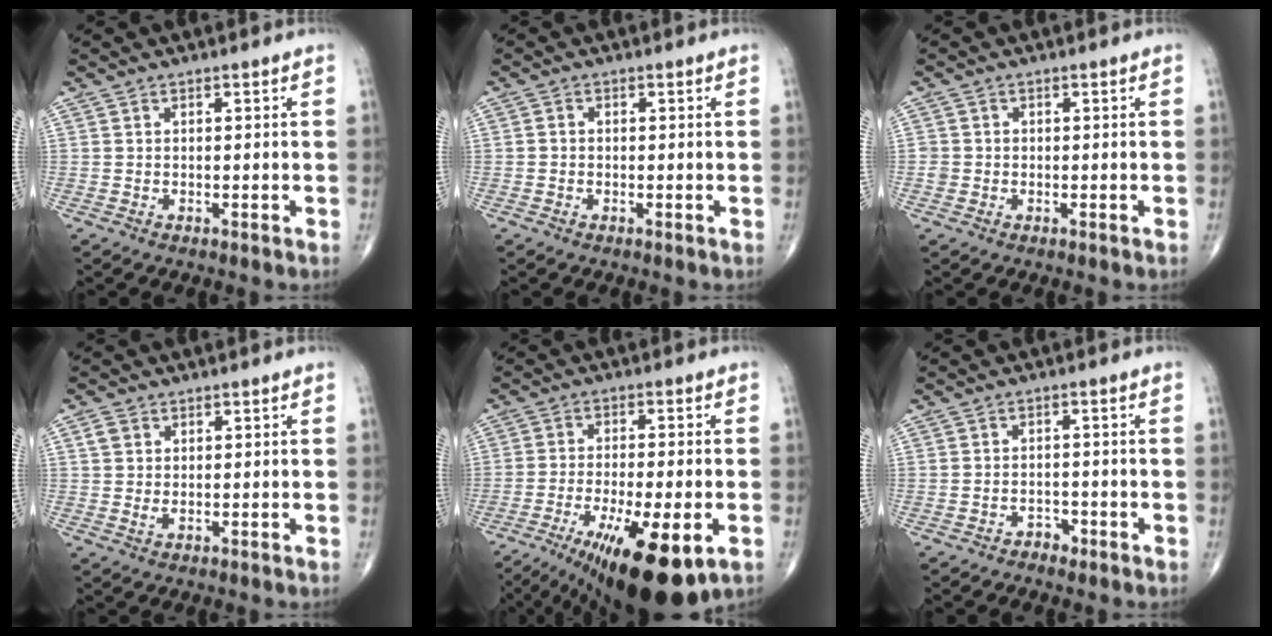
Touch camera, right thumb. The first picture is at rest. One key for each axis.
{"total": 0.8, "fx": -0.2, "fy": 0.7, "fz": 0.3, "tx": 0.003, "ty": 0.002, "tz": -0.007}
{"total": 1.4, "fx": -0.2, "fy": 1.4, "fz": 0.2, "tx": 0.005, "ty": 0.006, "tz": -0.006}
{"total": 2.6, "fx": 1.0, "fy": 1.9, "fz": 1.5, "tx": -0.028, "ty": -0.001, "tz": 0.021}
{"total": 17.7, "fx": -8.3, "fy": 5.0, "fz": 14.8, "tx": -0.219, "ty": -0.013, "tz": -0.124}
{"total": 1.8, "fx": -1.4, "fy": 1.1, "fz": 0.3, "tx": 0.004, "ty": 0.007, "tz": -0.025}